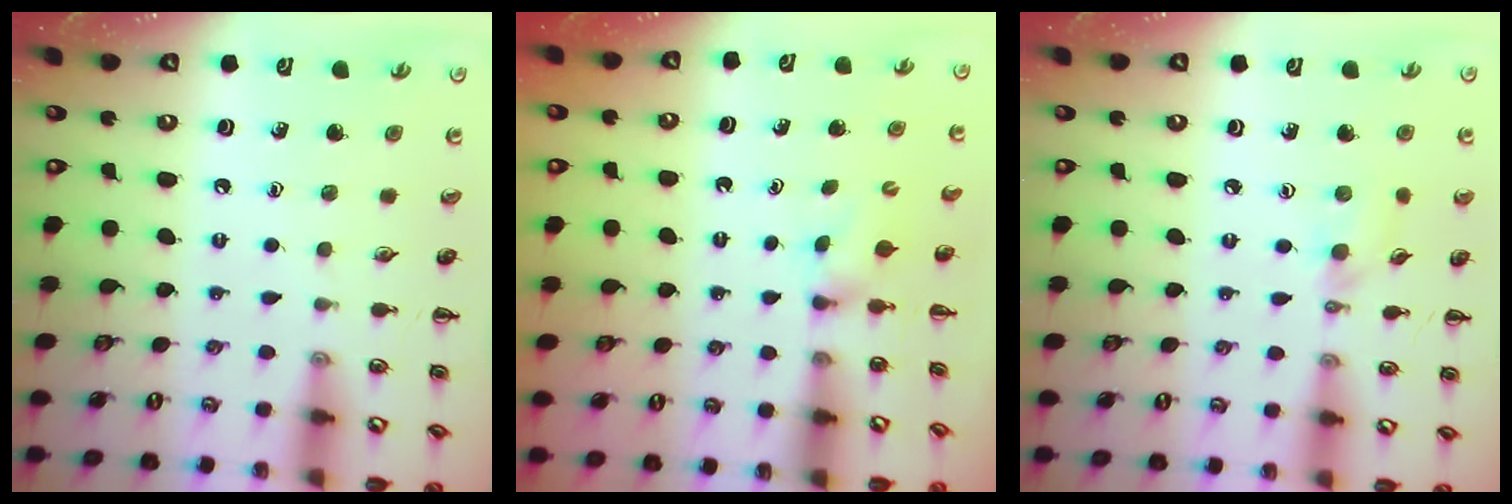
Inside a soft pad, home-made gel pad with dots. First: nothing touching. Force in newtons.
{"total": 1.8, "press": 1.5, "slide": 0.9}
{"total": 3.5, "press": 3.2, "slide": 1.4}